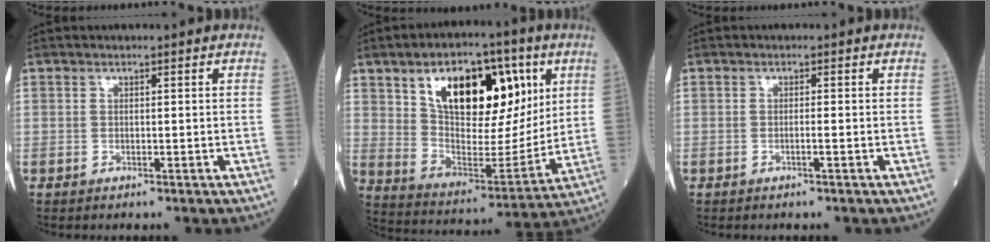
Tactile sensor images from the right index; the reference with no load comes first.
{"total": 20.6, "force": [8.1, 9.4, 16.4], "torque": [-0.268, 0.015, 0.138]}
{"total": 1.0, "force": [-0.5, -0.2, 0.9], "torque": [-0.016, 0.001, -0.009]}